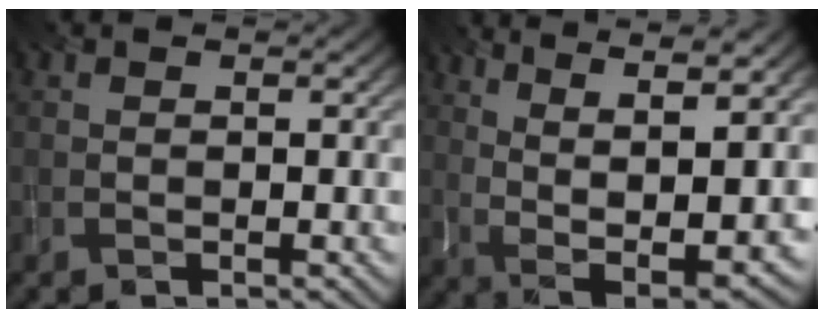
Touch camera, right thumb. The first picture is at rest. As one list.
[{"total": 12.9, "force": [5.3, 4.4, 10.9], "torque": [-0.203, 0.014, 0.096]}]